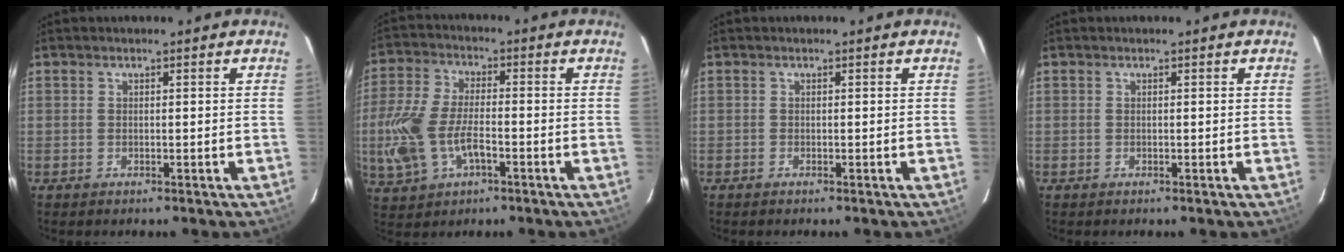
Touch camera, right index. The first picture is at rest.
{"total": 13.3, "force": [-3.6, 6.9, 10.8], "torque": [-0.249, -0.001, -0.063]}
{"total": 0.0}
{"total": 0.0}